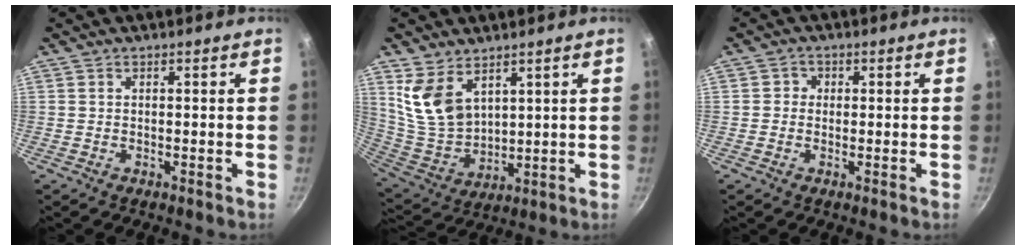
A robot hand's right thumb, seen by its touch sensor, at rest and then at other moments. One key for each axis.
{"total": 10.9, "fx": 6.0, "fy": 6.5, "fz": 6.4, "tx": -0.110, "ty": -0.051, "tz": 0.137}
{"total": 2.0, "fx": 0.0, "fy": 1.9, "fz": 0.5, "tx": 0.006, "ty": 0.002, "tz": -0.006}